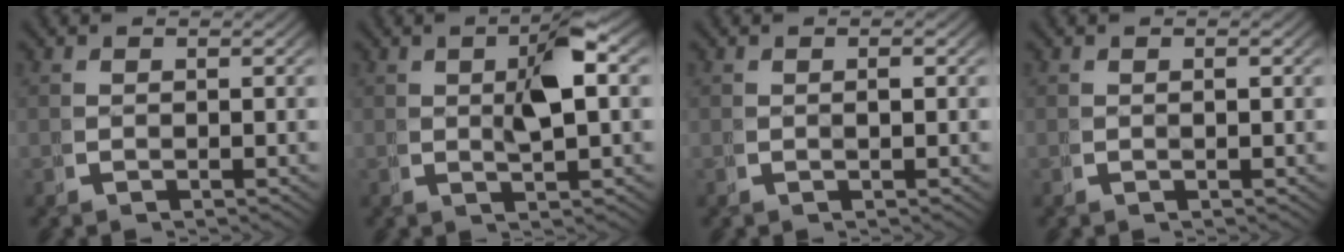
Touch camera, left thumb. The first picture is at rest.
{"total": 4.6, "force": [1.1, 1.2, 4.3], "torque": [-0.070, 0.010, 0.016]}
{"total": 0.6, "force": [0.1, 0.2, 0.5], "torque": [-0.005, 0.006, -0.001]}
{"total": 0.0}